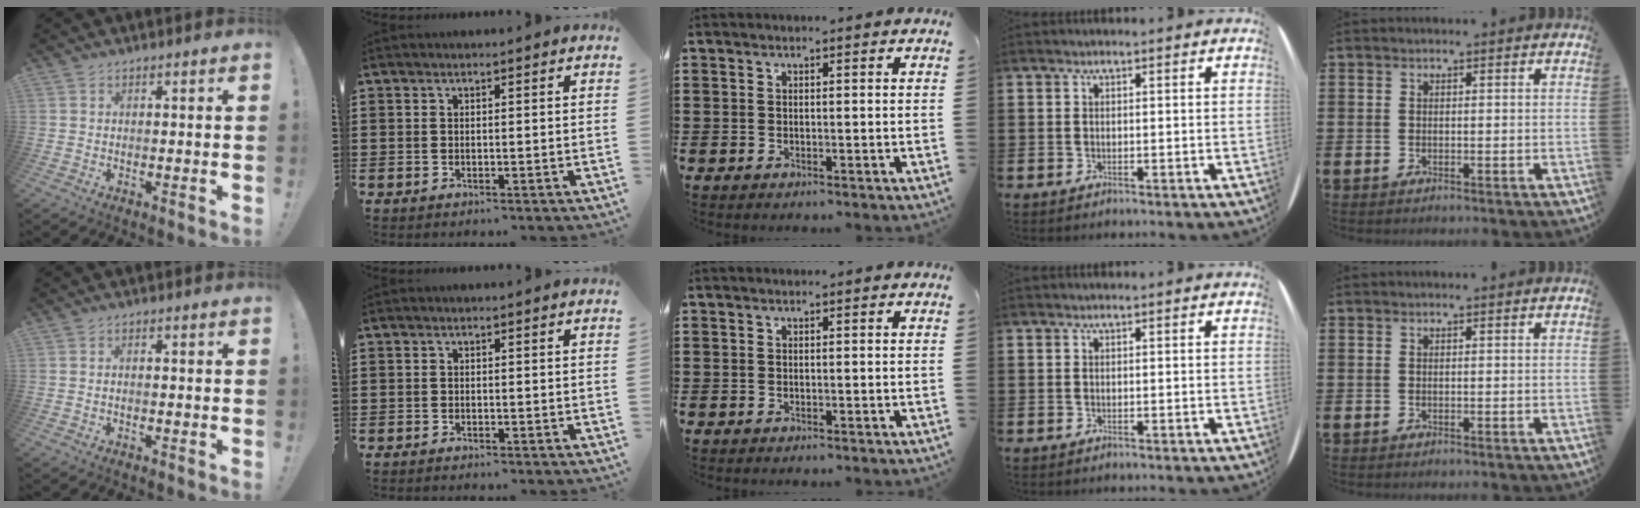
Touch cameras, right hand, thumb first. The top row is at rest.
{"thumb": {"total": 0.6, "force": [-0.4, 0.0, 0.4], "torque": [-0.006, 0.002, -0.008]}, "index": {"total": 0.6, "force": [-0.6, 0.1, 0.0], "torque": [-0.001, 0.000, -0.013]}}